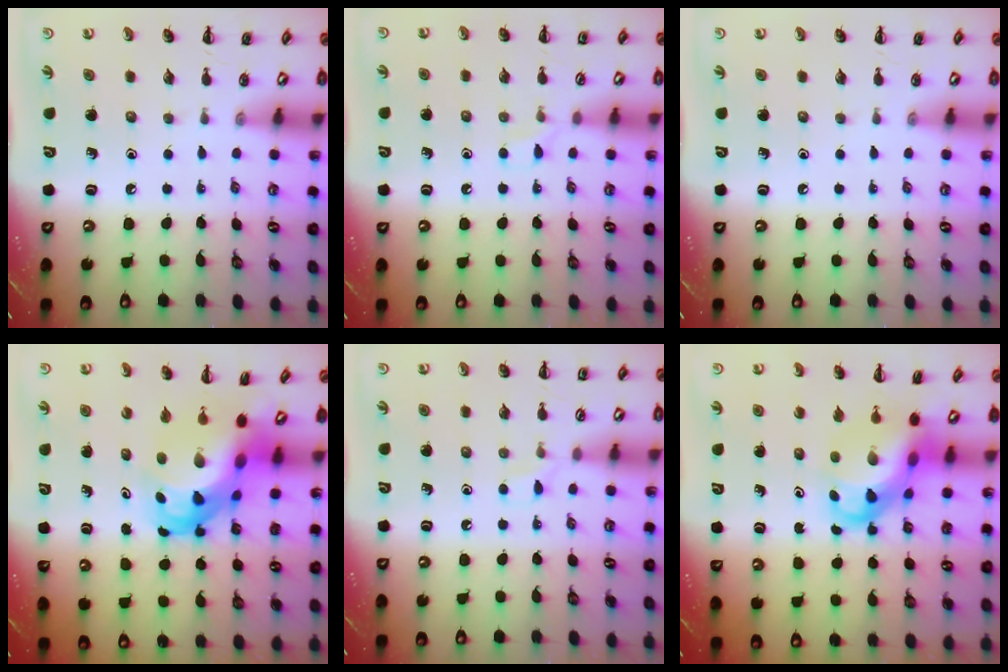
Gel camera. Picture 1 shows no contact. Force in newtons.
{"total": 4.6, "press": 4.2, "slide": 1.6}
{"total": 0.0}
{"total": 9.6, "press": 9.2, "slide": 2.9}
{"total": 4.6, "press": 4.2, "slide": 1.6}
{"total": 7.5, "press": 7.2, "slide": 2.1}